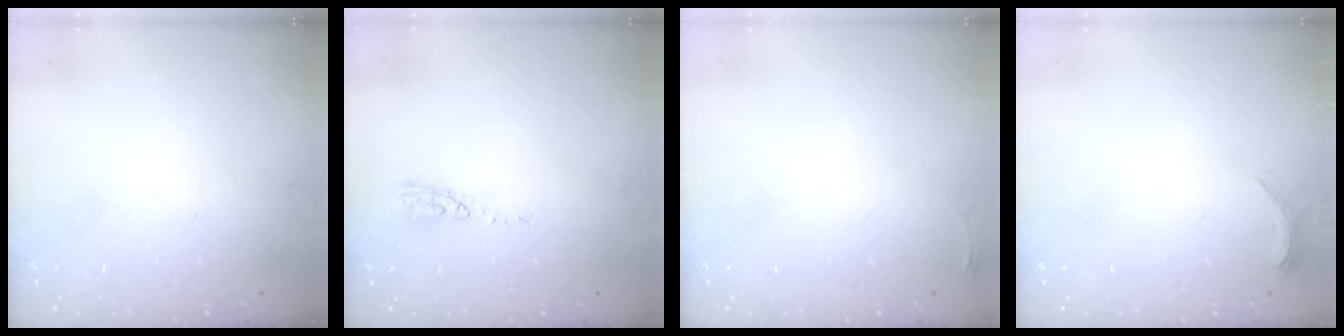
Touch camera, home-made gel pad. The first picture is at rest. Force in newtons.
{"total": 6.5, "press": 6.5, "slide": 0.5}
{"total": 3.6, "press": 3.5, "slide": 0.6}
{"total": 4.8, "press": 4.7, "slide": 0.9}